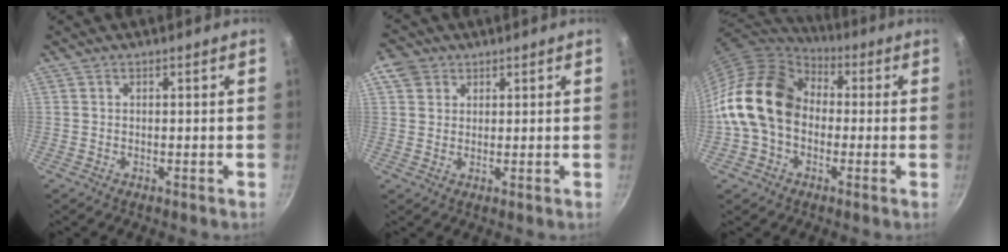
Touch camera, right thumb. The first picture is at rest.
{"total": 4.3, "force": [1.9, 3.6, 1.4], "torque": [-0.001, 0.001, 0.029]}
{"total": 17.1, "force": [-0.3, 12.9, 11.1], "torque": [-0.176, 0.041, -0.021]}